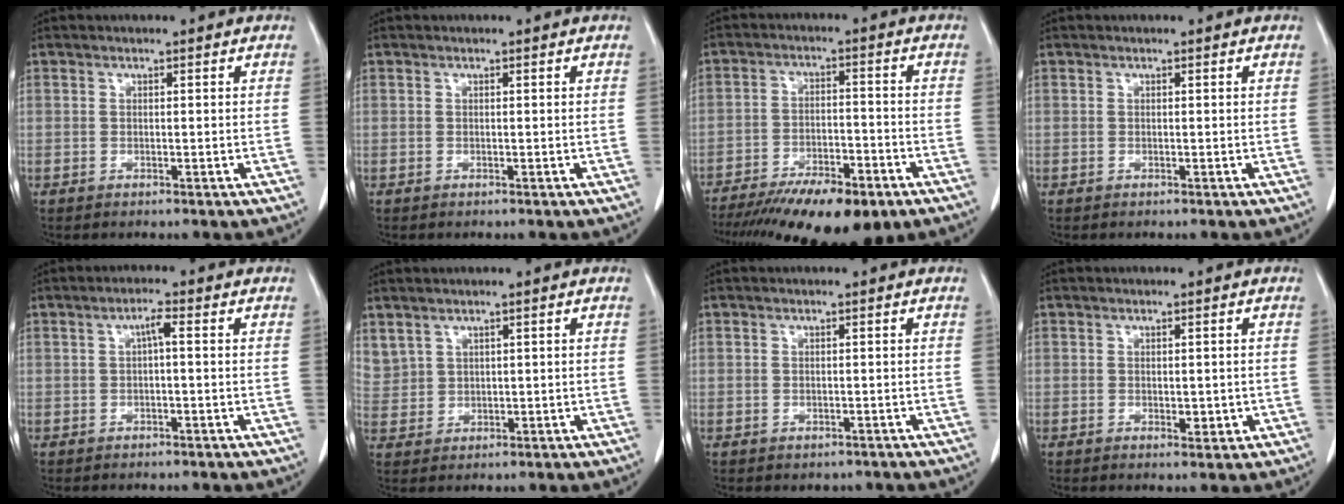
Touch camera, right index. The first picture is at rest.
{"total": 0.0}
{"total": 15.5, "force": [-11.2, 4.6, 9.7], "torque": [-0.153, -0.018, -0.179]}
{"total": 0.0}
{"total": 2.0, "force": [0.2, 0.3, 2.0], "torque": [-0.034, 0.005, 0.004]}
{"total": 4.6, "force": [3.0, 3.3, 1.1], "torque": [-0.030, 0.012, 0.077]}
{"total": 1.7, "force": [-0.8, 1.5, 0.2], "torque": [-0.002, 0.004, -0.007]}
{"total": 1.9, "force": [-0.2, 1.1, 1.5], "torque": [-0.018, -0.001, 0.005]}